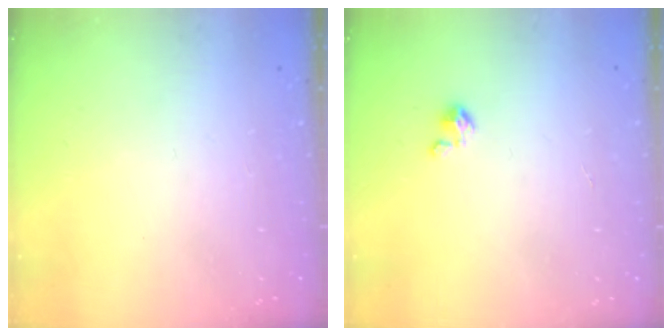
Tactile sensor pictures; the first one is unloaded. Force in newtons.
{"total": 2.2, "press": 2.1, "slide": 0.3}